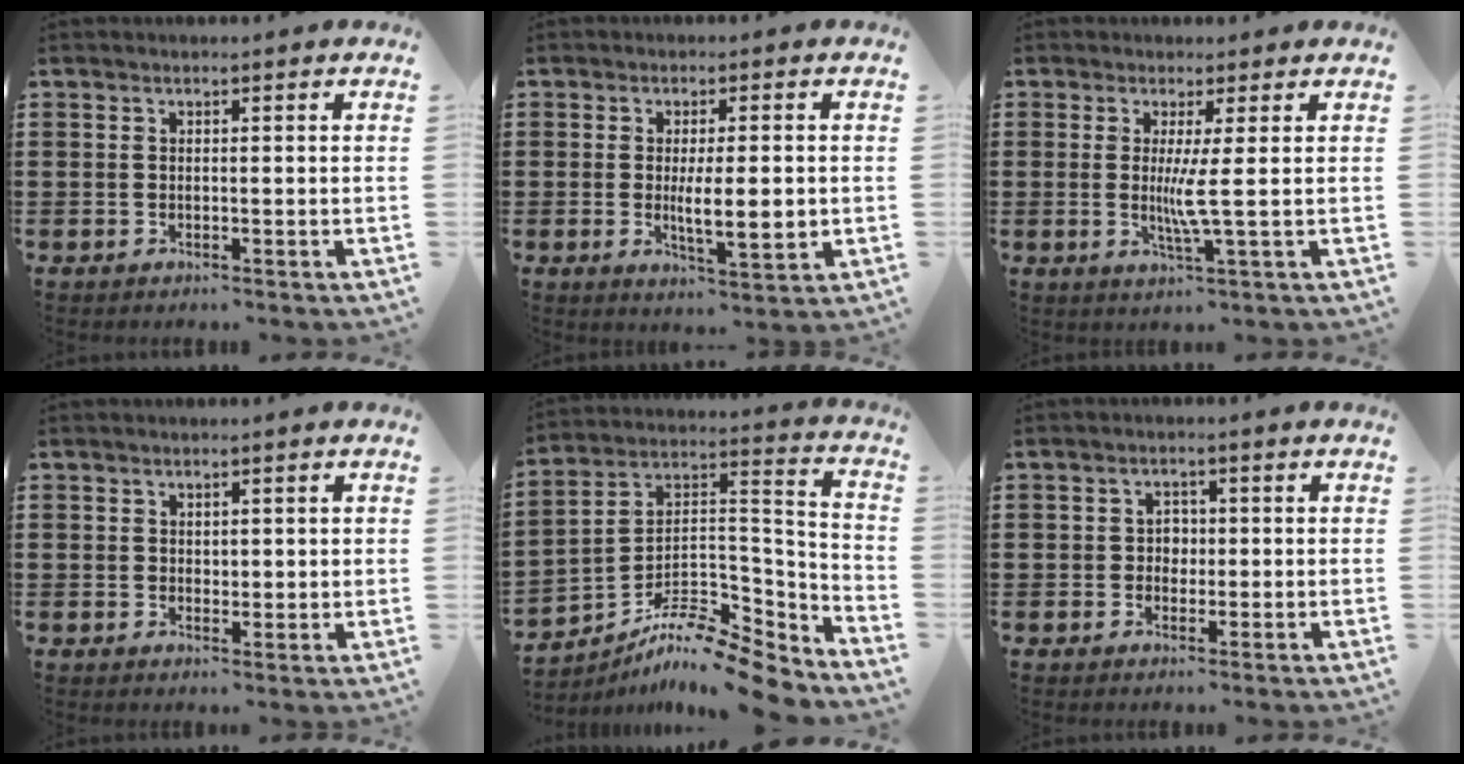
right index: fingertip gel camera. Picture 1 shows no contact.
{"total": 6.2, "force": [-0.4, 1.6, 6.0], "torque": [-0.088, -0.006, -0.010]}
{"total": 4.5, "force": [0.2, -0.5, 4.5], "torque": [-0.081, -0.011, 0.000]}
{"total": 1.7, "force": [1.1, 1.2, 0.5], "torque": [-0.006, 0.005, 0.018]}
{"total": 10.0, "force": [-8.7, 2.5, 4.2], "torque": [-0.075, 0.014, -0.172]}
{"total": 2.0, "force": [-0.2, 1.8, 0.9], "torque": [-0.022, 0.008, -0.006]}